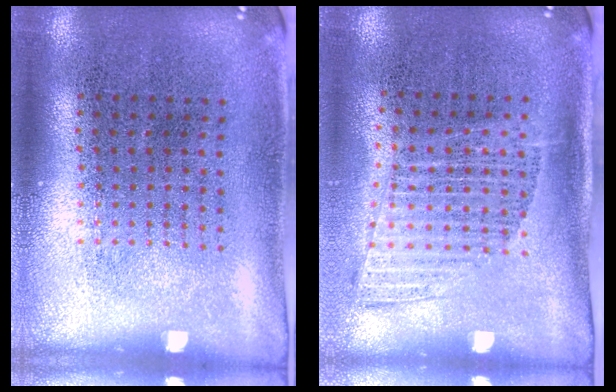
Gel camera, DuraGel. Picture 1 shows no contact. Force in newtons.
{"total": 1.3, "press": 1.1, "slide": 0.8}